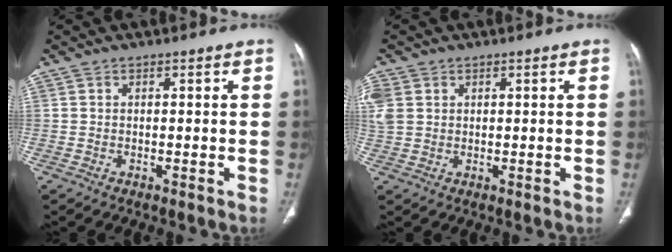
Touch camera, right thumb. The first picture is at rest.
{"total": 6.0, "force": [1.6, 4.7, 3.3], "torque": [-0.102, 0.011, 0.040]}